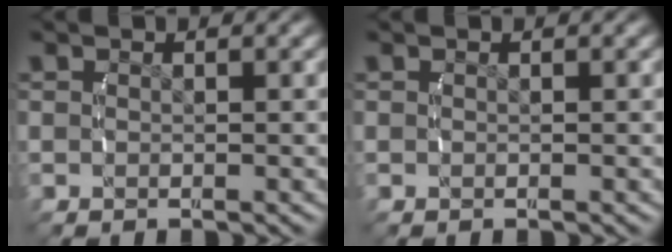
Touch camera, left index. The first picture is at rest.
{"total": 0.0}